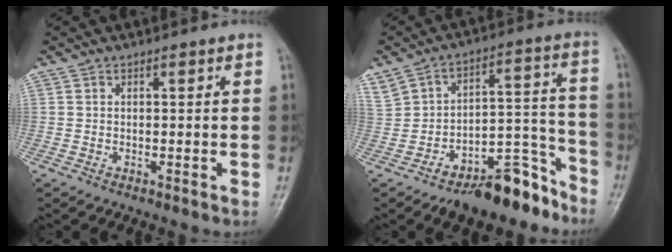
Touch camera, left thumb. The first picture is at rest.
{"total": 14.9, "force": [-9.2, 7.8, 8.7], "torque": [-0.078, 0.109, -0.136]}